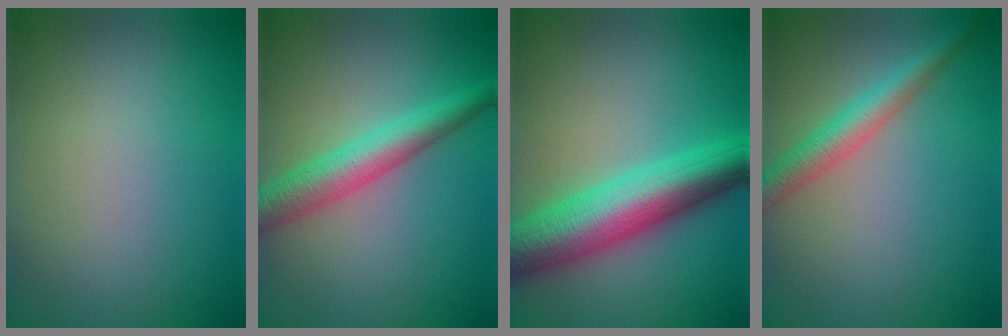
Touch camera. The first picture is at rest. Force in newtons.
{"total": 4.4, "press": 4.4, "slide": 0.1}
{"total": 8.8, "press": 8.8, "slide": 0.0}
{"total": 3.4, "press": 3.4, "slide": 0.1}